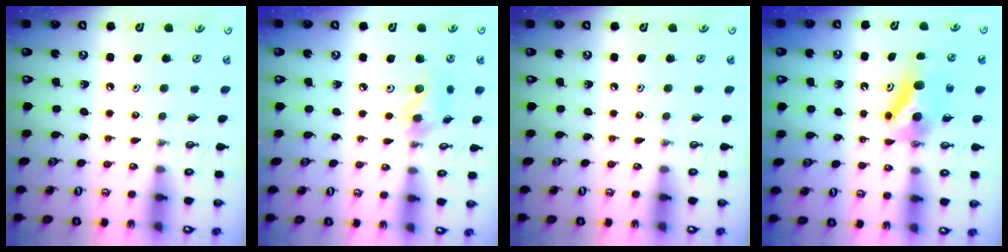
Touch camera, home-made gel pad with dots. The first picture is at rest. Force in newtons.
{"total": 10.1, "press": 10.0, "slide": 1.1}
{"total": 0.0}
{"total": 7.6, "press": 7.0, "slide": 2.9}